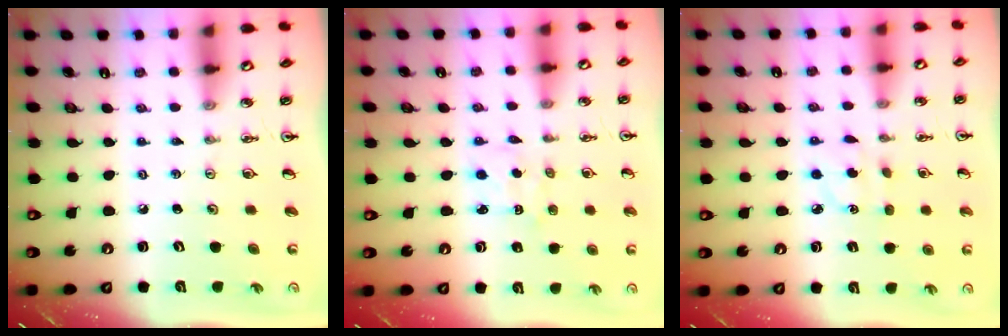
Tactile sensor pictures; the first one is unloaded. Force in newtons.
{"total": 2.4, "press": 2.4, "slide": 0.3}
{"total": 3.9, "press": 3.9, "slide": 0.6}